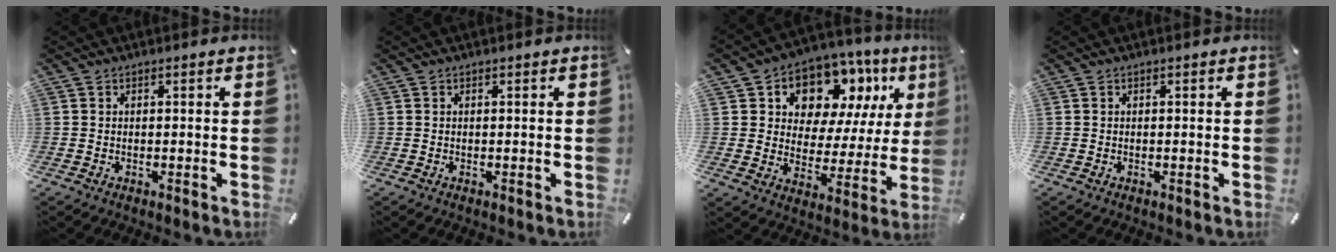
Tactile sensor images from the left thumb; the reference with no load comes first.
{"total": 0.0}
{"total": 11.3, "force": [7.3, 7.9, 3.5], "torque": [-0.057, -0.069, 0.134]}
{"total": 0.0}